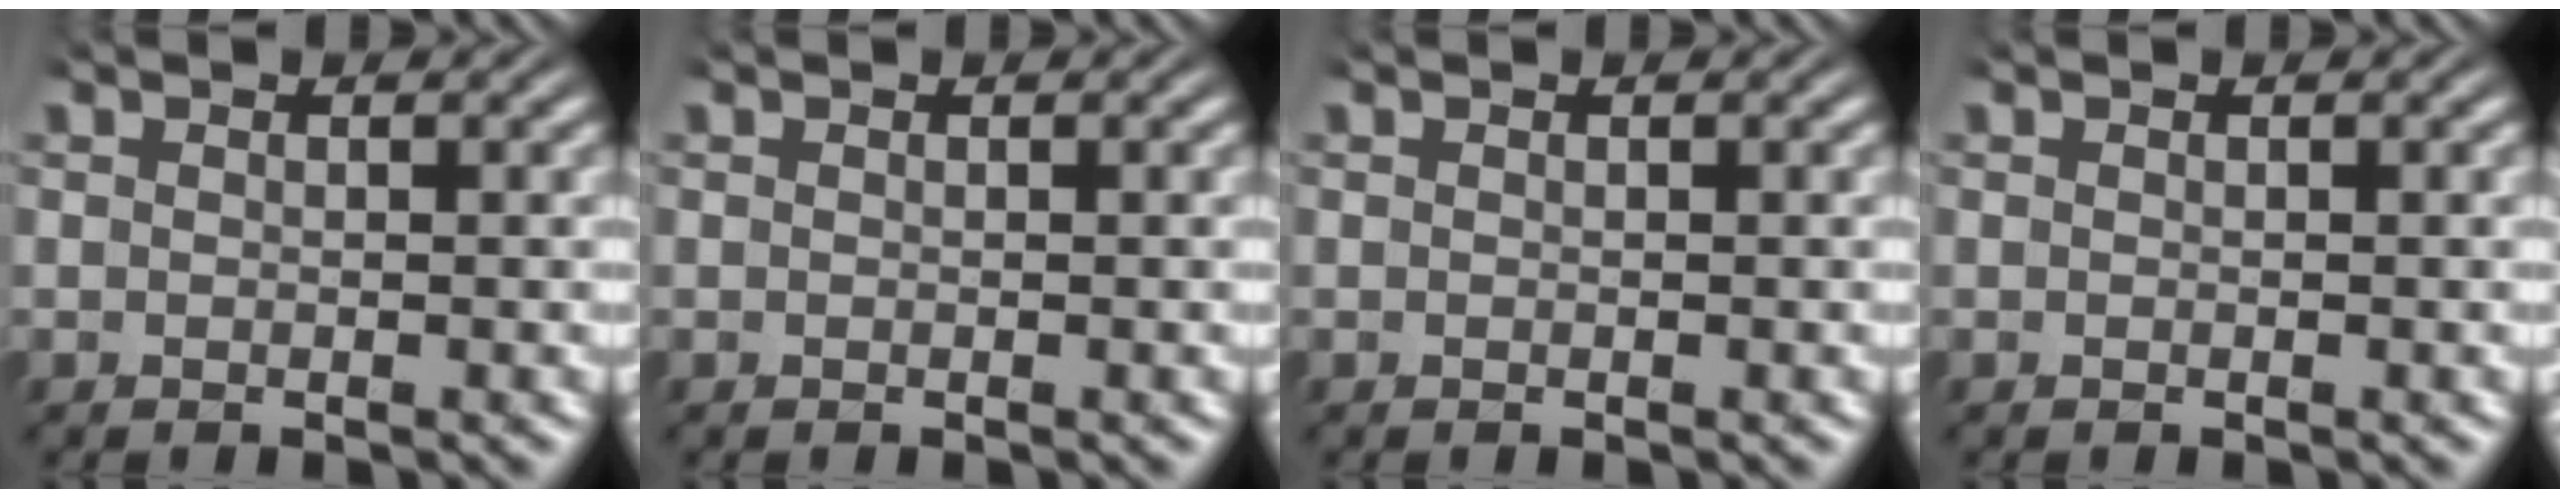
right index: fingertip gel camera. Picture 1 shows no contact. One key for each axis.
{"total": 0.0}
{"total": 0.0}
{"total": 0.0}